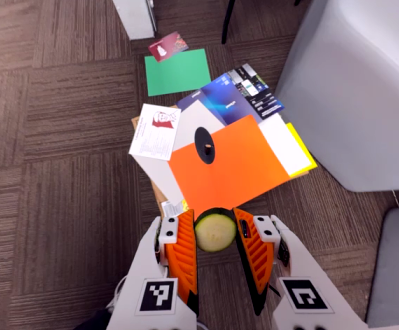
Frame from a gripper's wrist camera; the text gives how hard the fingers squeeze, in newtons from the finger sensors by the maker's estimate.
{"total": 9.5, "left": 10.3, "right": 8.7}